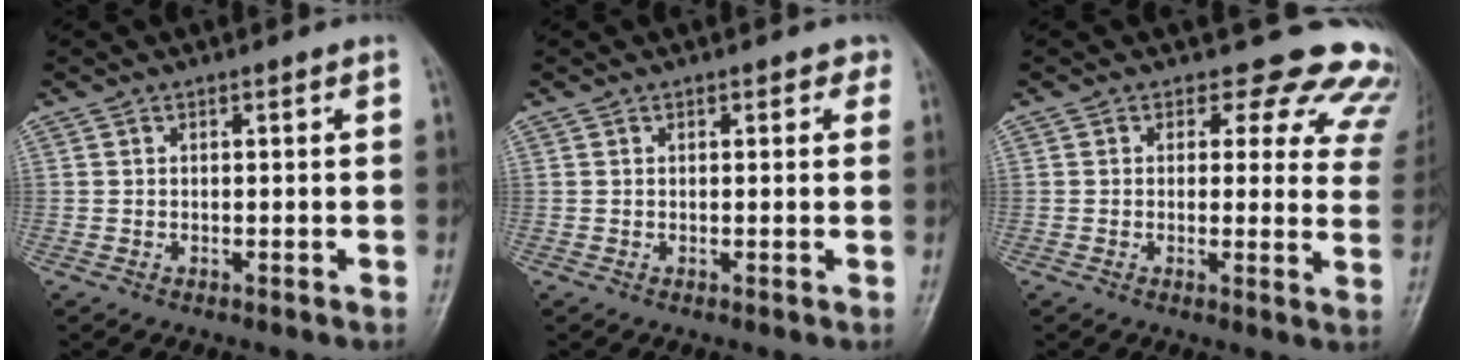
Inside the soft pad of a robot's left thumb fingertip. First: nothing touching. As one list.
[{"total": 1.8, "force": [1.0, 1.2, 0.9], "torque": [0.010, 0.000, 0.005]}, {"total": 13.9, "force": [11.8, 6.6, 3.2], "torque": [0.024, -0.072, 0.096]}]